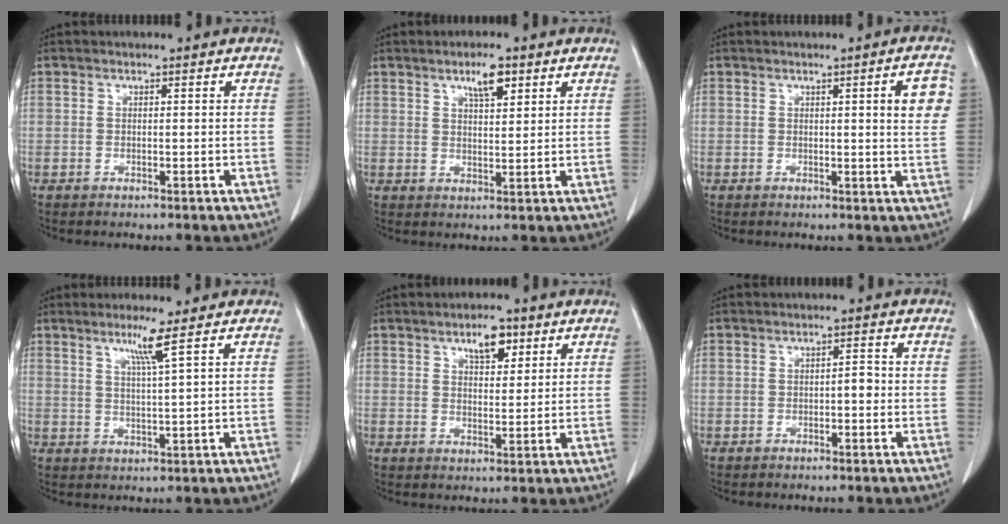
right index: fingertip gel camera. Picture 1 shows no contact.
{"total": 4.4, "force": [2.6, 1.2, 3.3], "torque": [-0.060, 0.000, 0.045]}
{"total": 4.7, "force": [1.2, 0.5, 4.5], "torque": [-0.052, -0.002, 0.012]}
{"total": 4.0, "force": [2.3, -1.4, 3.1], "torque": [-0.060, -0.008, 0.046]}
{"total": 4.9, "force": [2.8, 2.0, 3.4], "torque": [-0.056, 0.000, 0.047]}
{"total": 1.5, "force": [-0.4, 0.5, 1.4], "torque": [-0.016, 0.004, -0.007]}